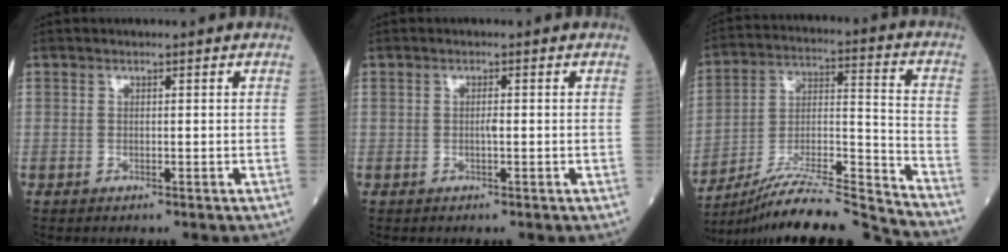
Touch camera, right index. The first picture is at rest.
{"total": 0.9, "force": [-0.2, 0.1, 0.9], "torque": [-0.017, 0.000, -0.003]}
{"total": 19.4, "force": [-18.2, -1.6, 6.8], "torque": [-0.131, -0.001, -0.311]}